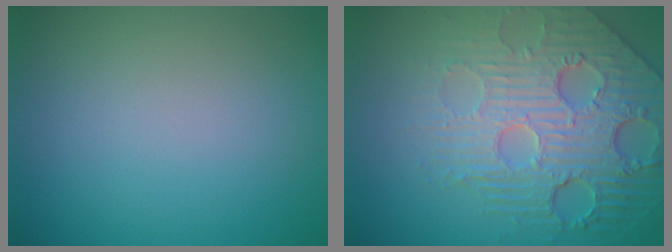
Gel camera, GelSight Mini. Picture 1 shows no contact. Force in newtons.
{"total": 7.9, "press": 5.6, "slide": 5.5}